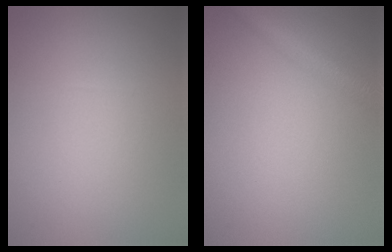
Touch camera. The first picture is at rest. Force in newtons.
{"total": 2.7, "press": 2.7, "slide": 0.1}